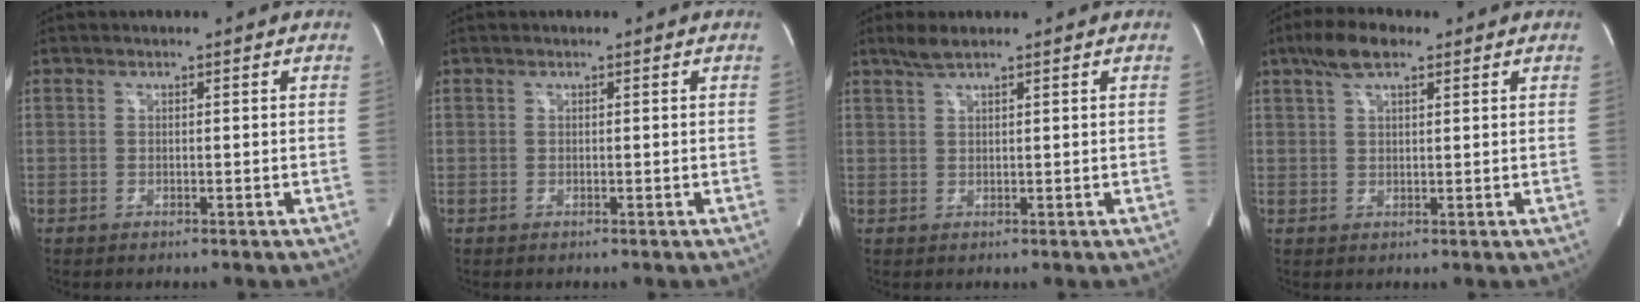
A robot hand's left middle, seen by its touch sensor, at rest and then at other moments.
{"total": 0.0}
{"total": 2.4, "force": [1.9, 0.0, 1.4], "torque": [-0.038, 0.005, 0.042]}
{"total": 5.5, "force": [3.5, 1.7, 3.9], "torque": [-0.083, 0.017, 0.065]}